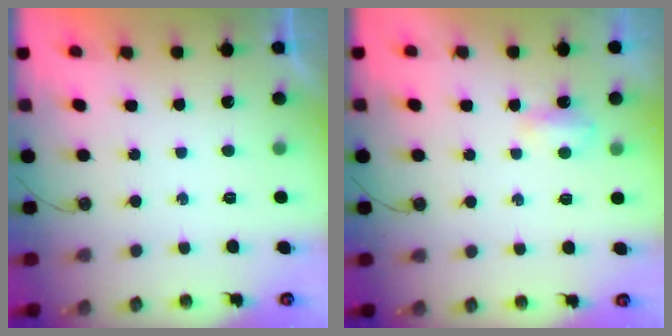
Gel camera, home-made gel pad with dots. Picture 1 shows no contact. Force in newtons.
{"total": 3.5, "press": 3.5, "slide": 0.6}